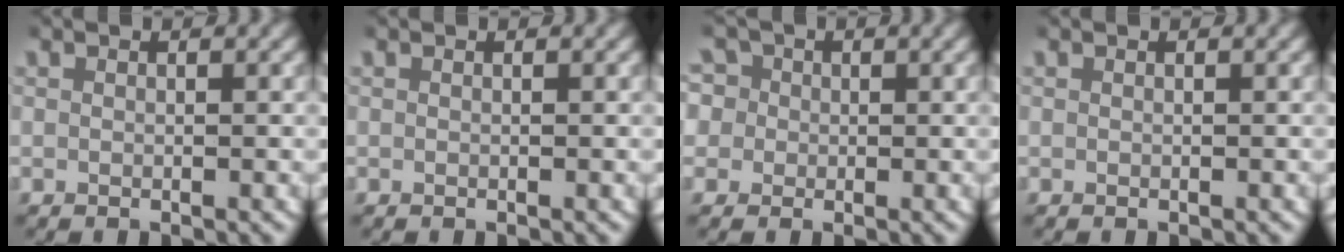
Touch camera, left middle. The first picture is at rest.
{"total": 0.0}
{"total": 5.8, "force": [0.6, 5.5, 1.9], "torque": [-0.054, -0.008, 0.001]}
{"total": 0.0}